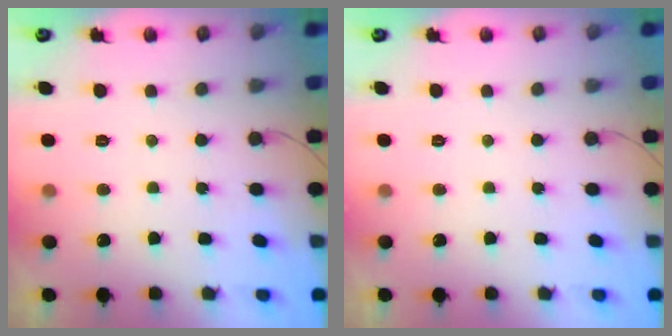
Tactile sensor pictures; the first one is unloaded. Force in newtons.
{"total": 0.0}